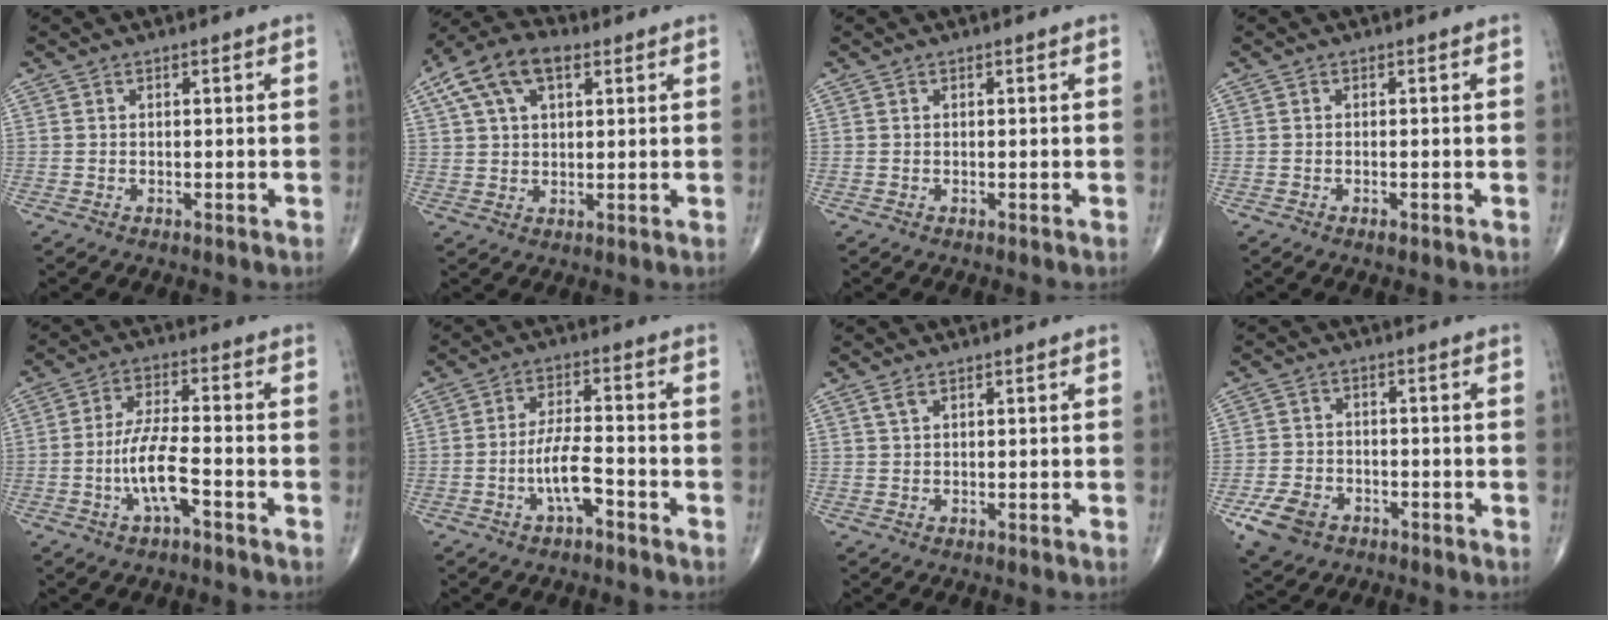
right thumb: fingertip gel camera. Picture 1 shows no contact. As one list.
[{"total": 11.6, "force": [5.1, 6.2, 8.3], "torque": [-0.153, 0.017, 0.089]}, {"total": 0.0}, {"total": 0.9, "force": [-0.6, 0.3, 0.7], "torque": [-0.011, -0.001, -0.009]}, {"total": 8.0, "force": [-3.1, 2.2, 7.1], "torque": [-0.146, 0.028, -0.057]}, {"total": 6.5, "force": [-3.0, 2.2, 5.3], "torque": [-0.102, 0.029, -0.054]}, {"total": 1.4, "force": [0.9, 0.5, 0.9], "torque": [-0.019, 0.004, 0.022]}, {"total": 7.2, "force": [-3.7, 5.1, 3.6], "torque": [-0.069, 0.015, -0.062]}]